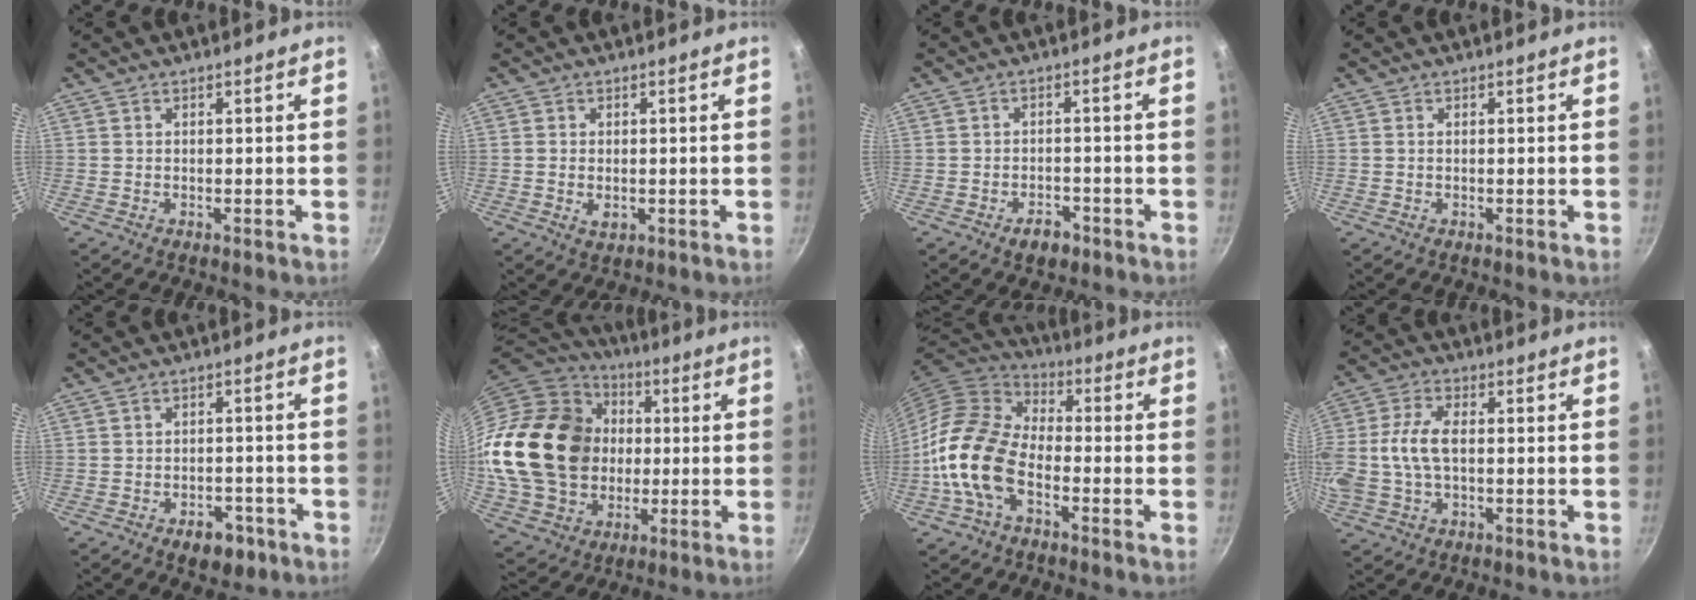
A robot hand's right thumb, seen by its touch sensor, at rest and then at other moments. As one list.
[{"total": 2.6, "force": [-0.4, 1.7, 1.9], "torque": [-0.034, -0.004, -0.005]}, {"total": 4.0, "force": [-2.4, 2.4, 2.1], "torque": [-0.020, 0.022, -0.031]}, {"total": 0.0}, {"total": 5.7, "force": [-3.1, 3.5, 3.3], "torque": [-0.023, 0.024, -0.033]}, {"total": 25.5, "force": [1.4, 20.7, 14.9], "torque": [-0.250, 0.028, 0.040]}, {"total": 15.1, "force": [-5.0, 9.1, 11.0], "torque": [-0.190, 0.042, -0.116]}, {"total": 10.3, "force": [-0.4, 5.7, 8.6], "torque": [-0.183, 0.015, -0.018]}]